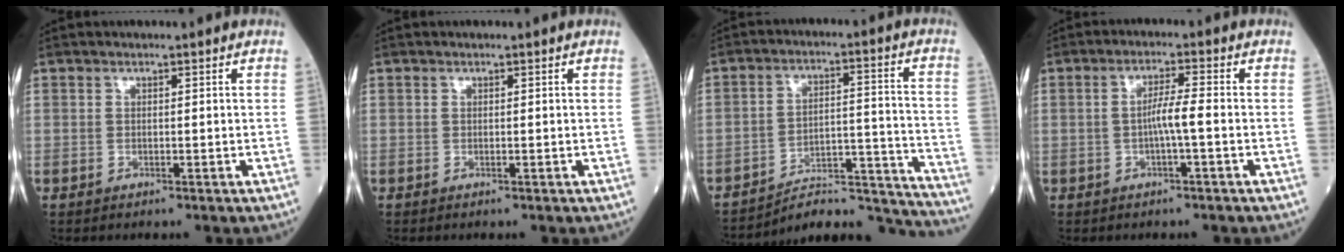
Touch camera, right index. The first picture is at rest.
{"total": 0.0}
{"total": 16.3, "force": [-16.2, 0.1, 2.0], "torque": [-0.010, 0.047, -0.232]}
{"total": 3.7, "force": [-0.7, -0.3, 3.6], "torque": [-0.066, 0.003, -0.013]}